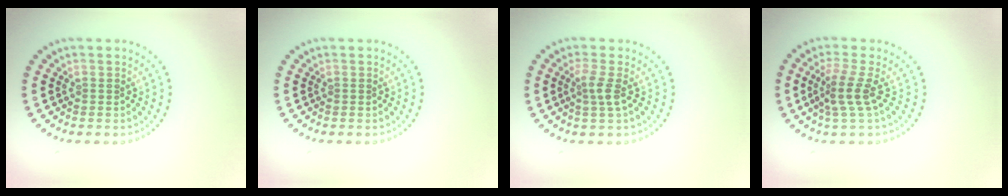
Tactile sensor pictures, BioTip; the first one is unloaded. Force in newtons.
{"total": 0.0}
{"total": 1.8, "press": 1.4, "slide": 1.2}
{"total": 2.8, "press": 1.9, "slide": 2.0}